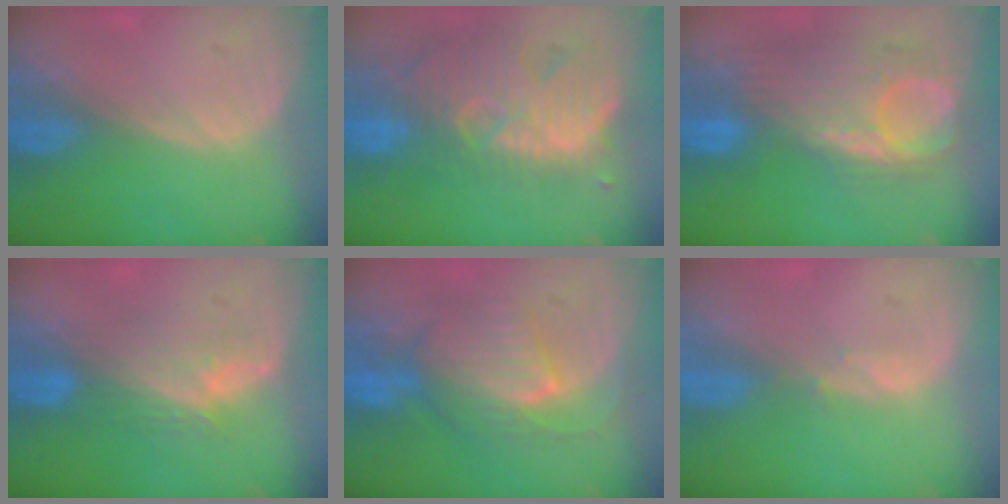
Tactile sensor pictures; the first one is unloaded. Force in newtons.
{"total": 13.1, "press": 11.4, "slide": 6.4}
{"total": 11.0, "press": 10.4, "slide": 3.5}
{"total": 5.7, "press": 5.6, "slide": 0.6}
{"total": 8.9, "press": 8.6, "slide": 2.1}
{"total": 0.8, "press": 0.8, "slide": 0.3}